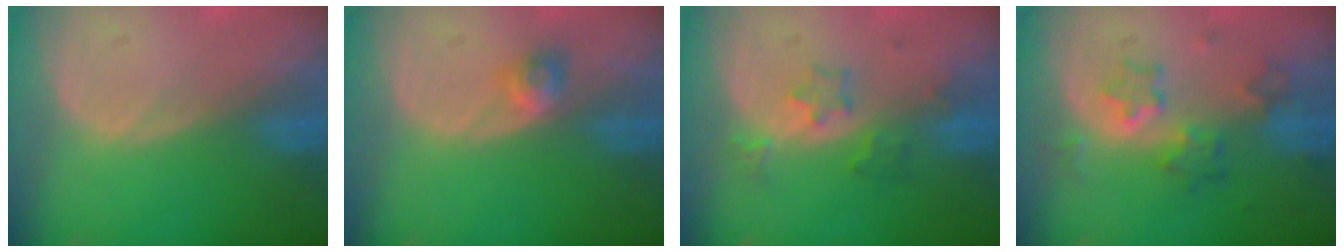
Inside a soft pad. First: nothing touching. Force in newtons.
{"total": 2.6, "press": 2.2, "slide": 1.4}
{"total": 4.0, "press": 3.8, "slide": 1.4}
{"total": 6.3, "press": 5.8, "slide": 2.5}